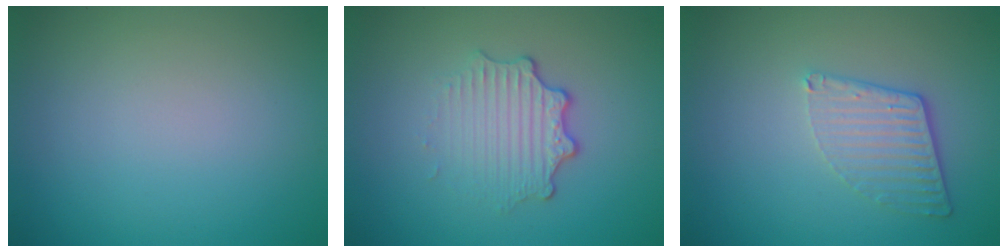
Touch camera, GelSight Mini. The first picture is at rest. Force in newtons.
{"total": 3.4, "press": 2.7, "slide": 2.0}
{"total": 3.2, "press": 2.7, "slide": 1.6}